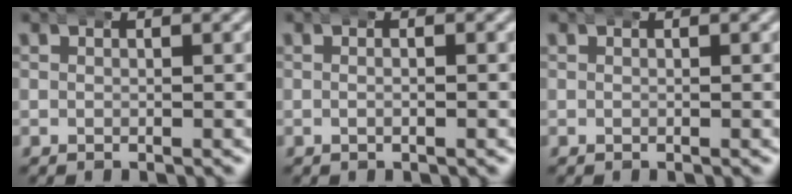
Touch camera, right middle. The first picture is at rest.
{"total": 1.0, "force": [-0.2, 0.3, 1.0], "torque": [-0.013, 0.004, -0.008]}
{"total": 0.0}